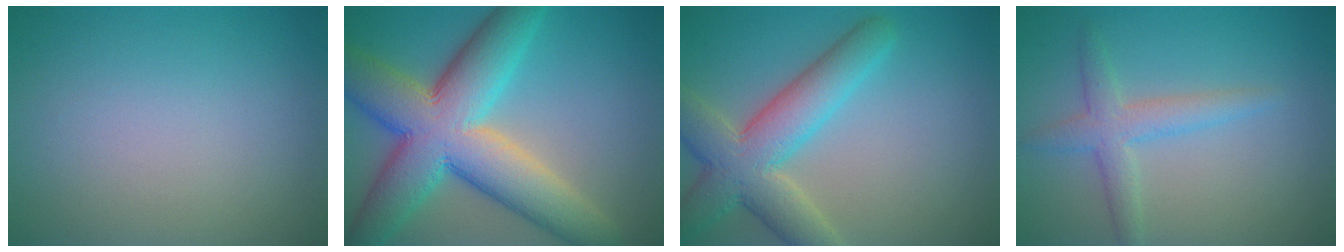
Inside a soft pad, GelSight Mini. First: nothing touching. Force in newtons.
{"total": 12.6, "press": 12.5, "slide": 0.8}
{"total": 7.3, "press": 7.3, "slide": 0.3}
{"total": 2.9, "press": 2.9, "slide": 0.0}